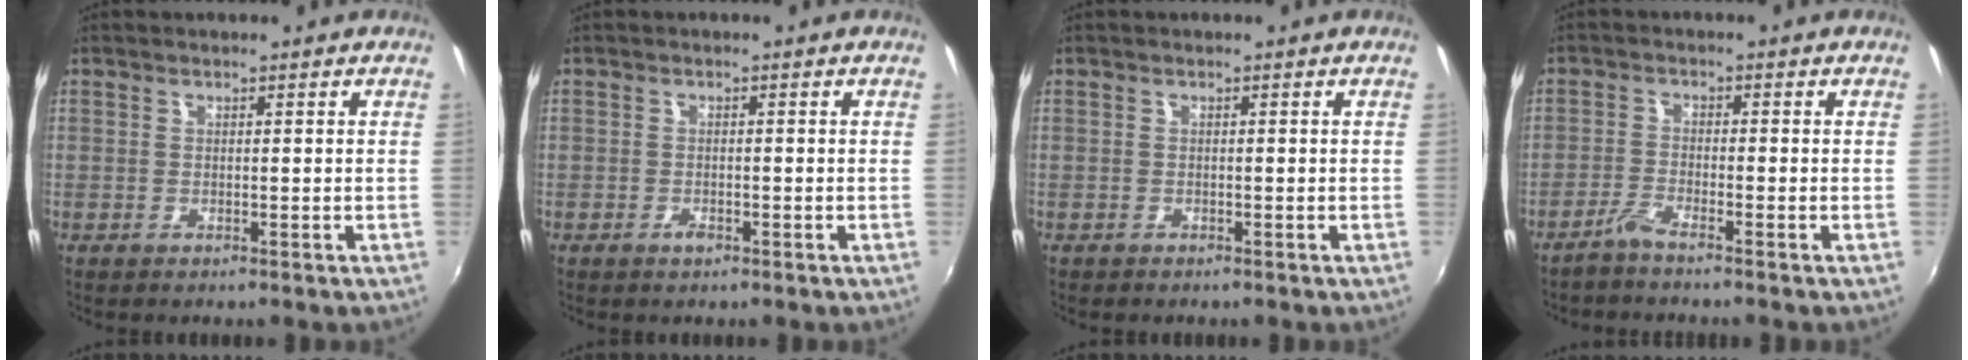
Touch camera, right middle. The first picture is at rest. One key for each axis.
{"total": 1.3, "fx": -0.9, "fy": 0.7, "fz": 0.7, "tx": -0.013, "ty": -0.003, "tz": -0.017}
{"total": 0.5, "fx": -0.4, "fy": 0.3, "fz": 0.1, "tx": -0.003, "ty": -0.002, "tz": -0.008}
{"total": 2.5, "fx": -2.2, "fy": -0.3, "fz": 1.2, "tx": -0.040, "ty": -0.002, "tz": -0.047}